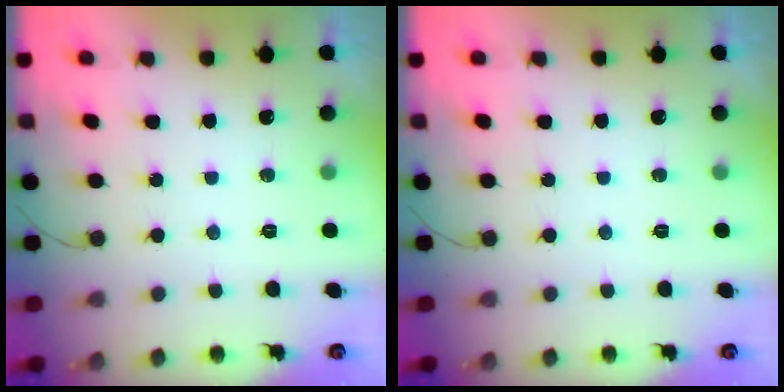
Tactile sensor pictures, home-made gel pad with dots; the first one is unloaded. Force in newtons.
{"total": 0.0}